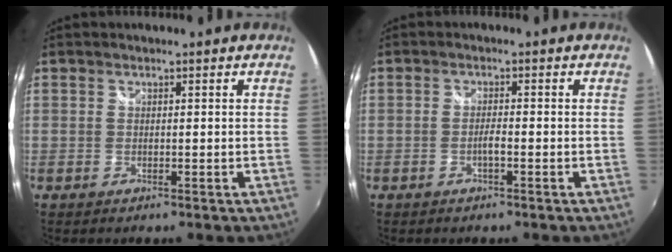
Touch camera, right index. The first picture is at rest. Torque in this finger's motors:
{"motor_torque": [0.49, -0.15, 0.17, 0.05]}